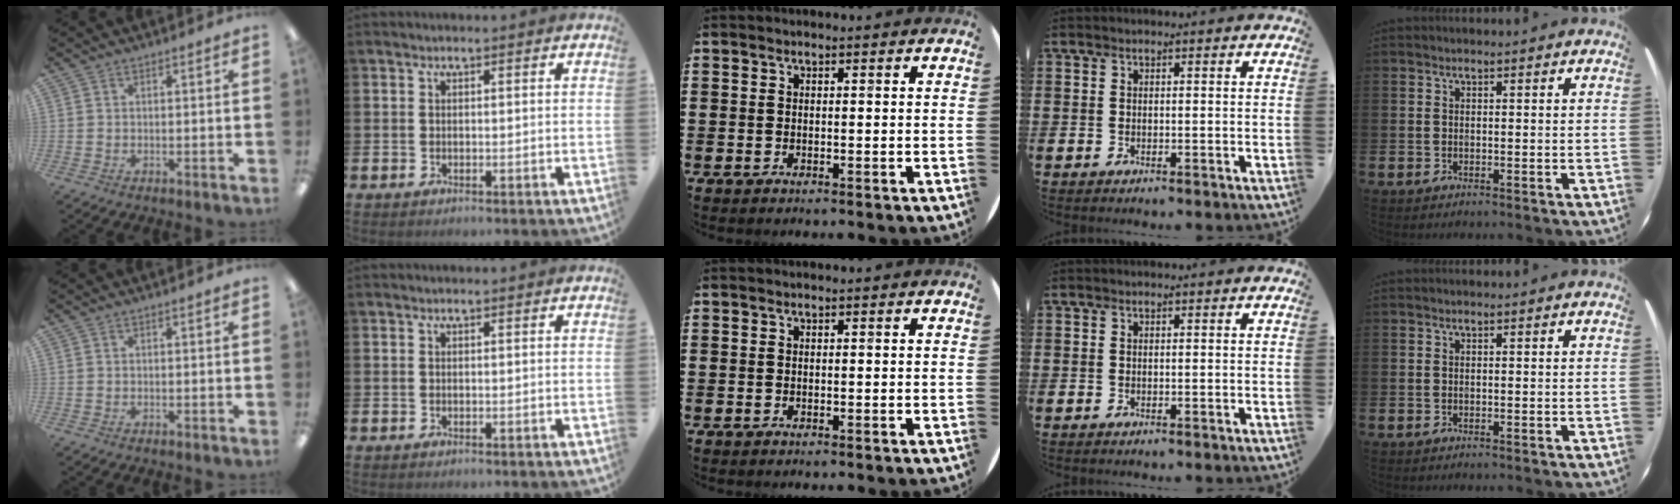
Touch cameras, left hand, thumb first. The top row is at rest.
{}